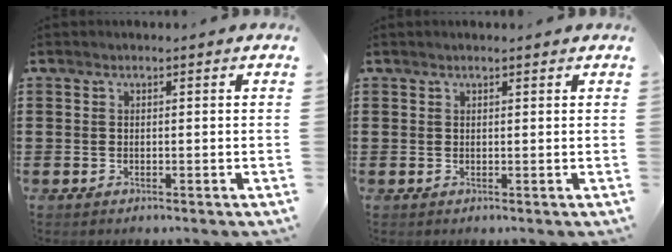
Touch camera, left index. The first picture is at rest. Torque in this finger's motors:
{"motor_torque": [0.46, -1.10, -0.23, -0.05]}